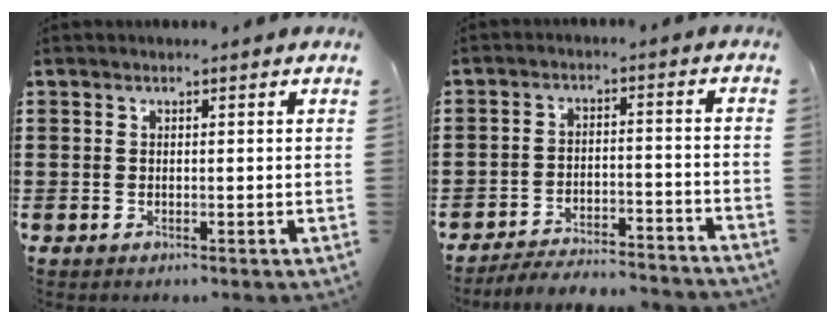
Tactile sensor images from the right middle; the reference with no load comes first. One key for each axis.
{"total": 4.1, "fx": -4.0, "fy": -0.4, "fz": 0.5, "tx": -0.007, "ty": 0.002, "tz": -0.082}